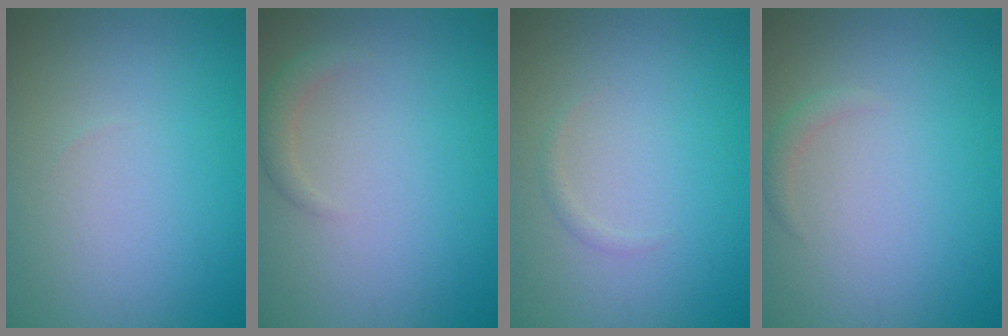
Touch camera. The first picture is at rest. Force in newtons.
{"total": 1.5, "press": 1.5, "slide": 0.2}
{"total": 0.7, "press": 0.7, "slide": 0.0}
{"total": 1.0, "press": 1.0, "slide": 0.0}